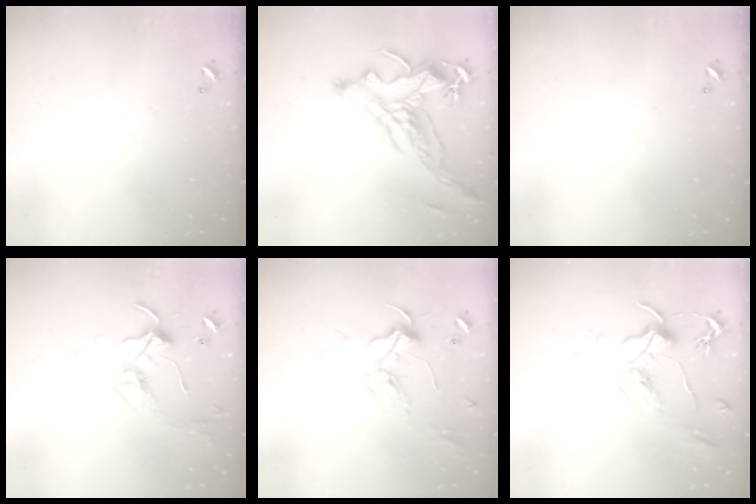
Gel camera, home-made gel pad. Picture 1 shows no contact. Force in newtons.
{"total": 2.9, "press": 2.5, "slide": 1.3}
{"total": 0.0}
{"total": 3.4, "press": 3.4, "slide": 0.6}
{"total": 2.4, "press": 2.3, "slide": 0.8}
{"total": 2.1, "press": 2.0, "slide": 0.8}